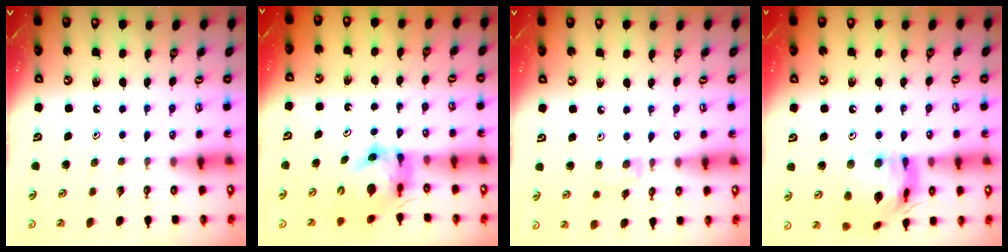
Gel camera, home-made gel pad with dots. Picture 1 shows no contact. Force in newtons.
{"total": 7.1, "press": 7.0, "slide": 0.8}
{"total": 3.6, "press": 3.6, "slide": 0.5}
{"total": 17.3, "press": 17.2, "slide": 1.8}